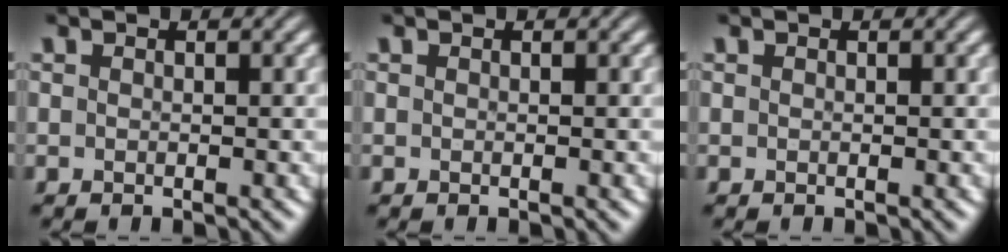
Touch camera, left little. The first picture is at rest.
{"total": 0.0}
{"total": 0.0}